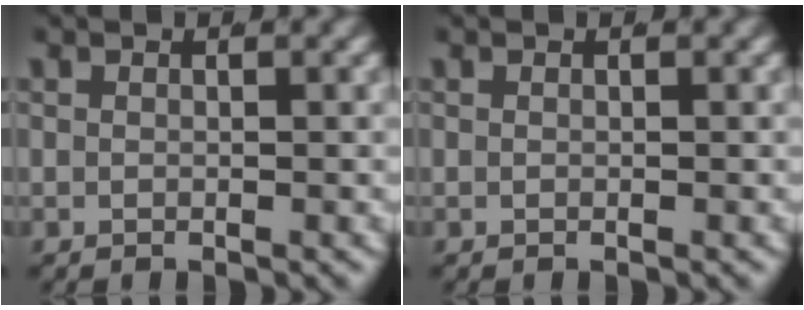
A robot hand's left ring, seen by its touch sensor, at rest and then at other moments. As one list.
[{"total": 0.0}]